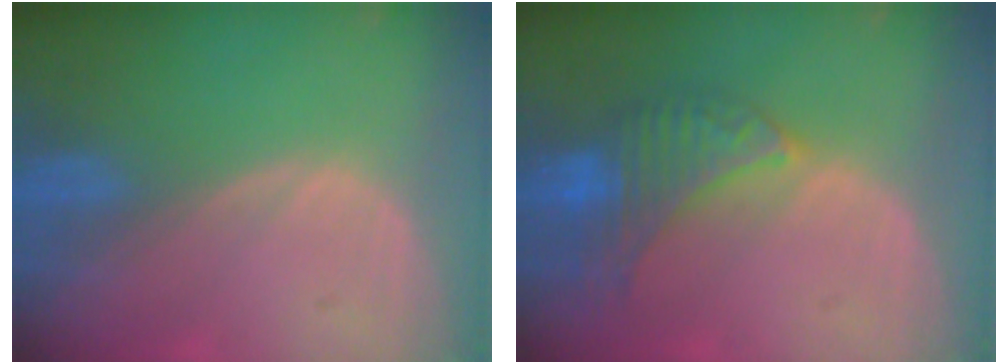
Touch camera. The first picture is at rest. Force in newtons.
{"total": 7.2, "press": 7.0, "slide": 1.6}